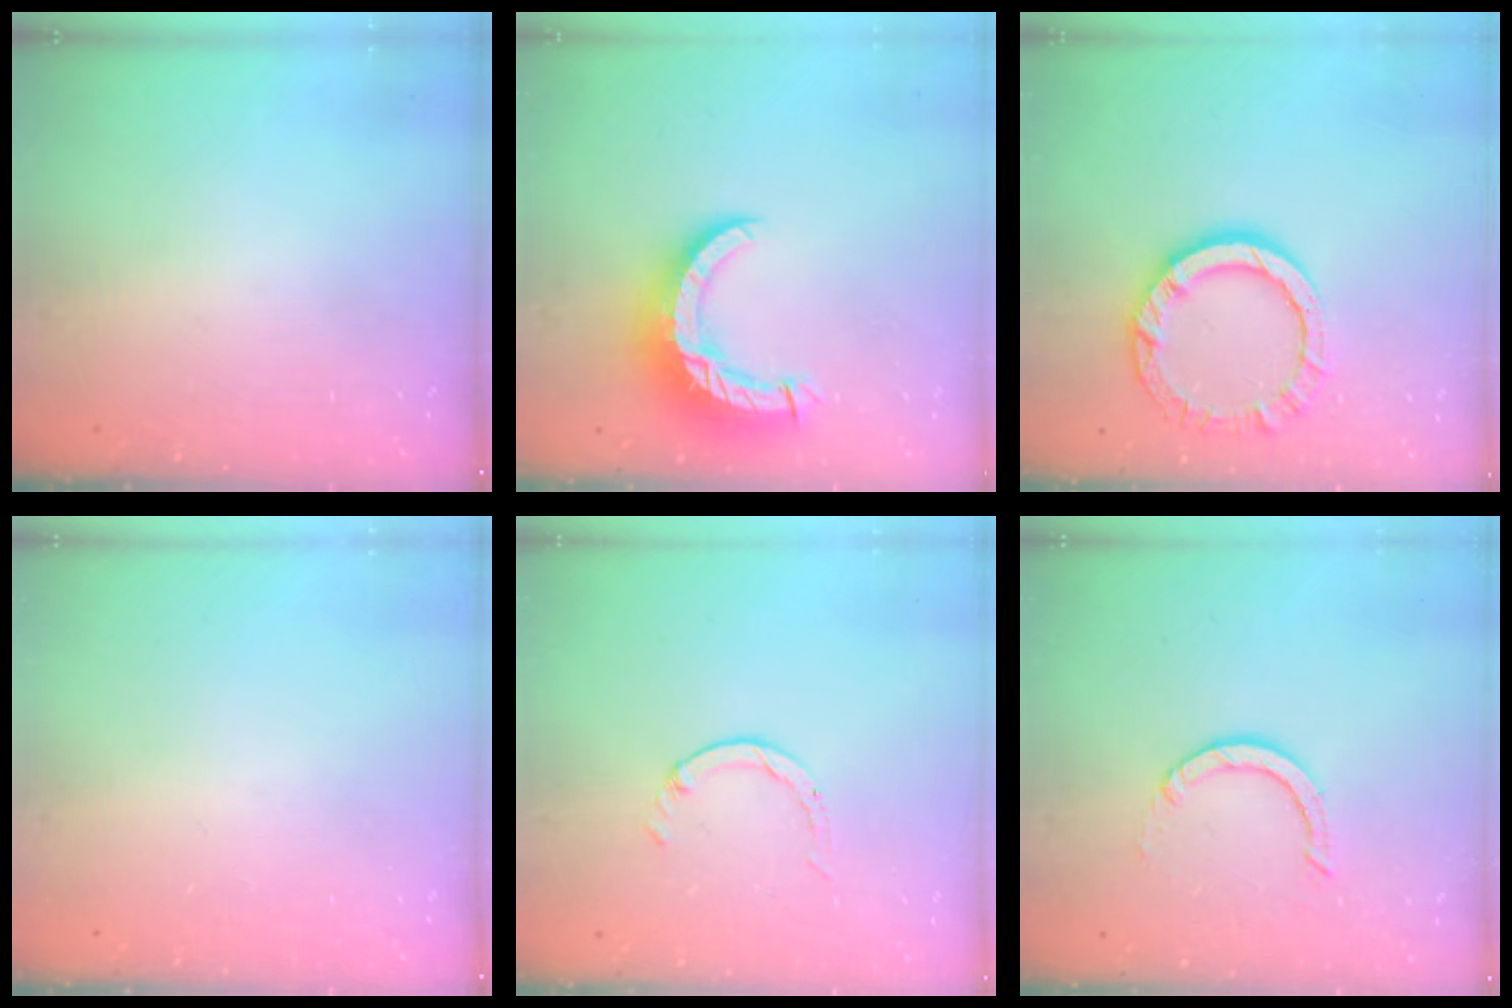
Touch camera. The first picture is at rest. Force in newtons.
{"total": 11.4, "press": 11.3, "slide": 1.1}
{"total": 9.6, "press": 9.6, "slide": 0.5}
{"total": 0.0}
{"total": 0.5, "press": 0.5, "slide": 0.1}
{"total": 3.9, "press": 3.8, "slide": 0.4}